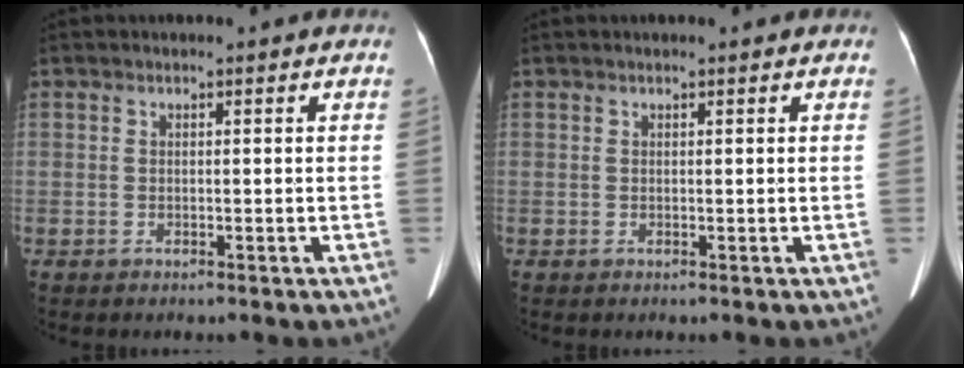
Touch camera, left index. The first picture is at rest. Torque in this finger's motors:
{"motor_torque": [0.02, 0.08, -0.10, 0.00]}